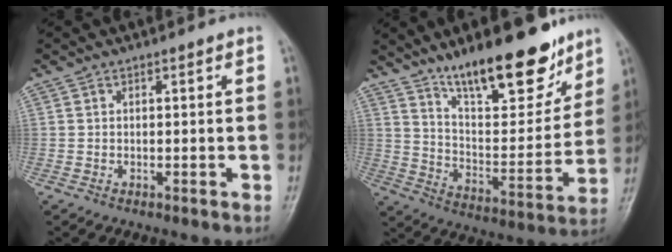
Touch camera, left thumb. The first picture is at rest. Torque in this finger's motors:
{"motor_torque": [1.74, 1.64, 1.43, -1.34, 0.07]}